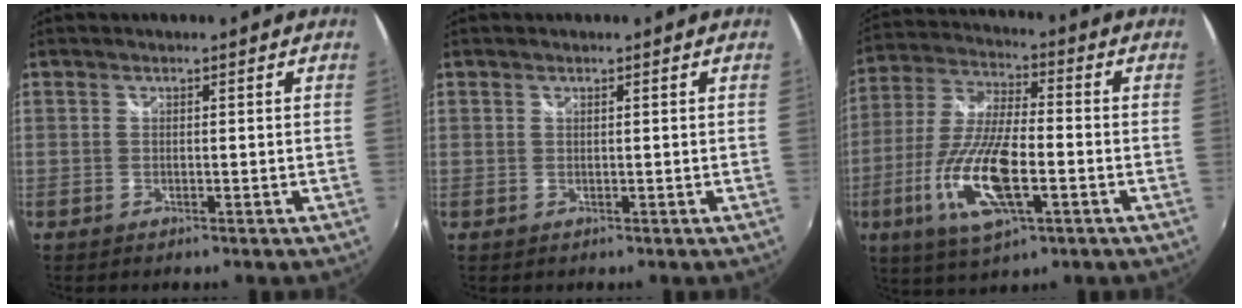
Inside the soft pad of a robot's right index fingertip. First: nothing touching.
{"total": 0.6, "force": [0.2, 0.6, 0.0], "torque": [0.001, 0.001, 0.002]}
{"total": 16.0, "force": [-5.4, 5.1, 14.2], "torque": [-0.303, -0.017, -0.101]}